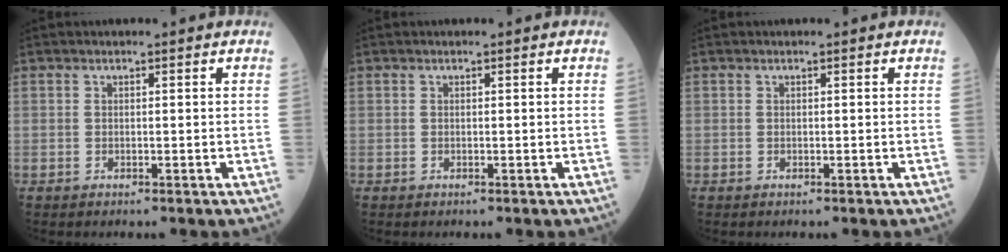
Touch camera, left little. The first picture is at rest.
{"total": 0.0}
{"total": 0.0}